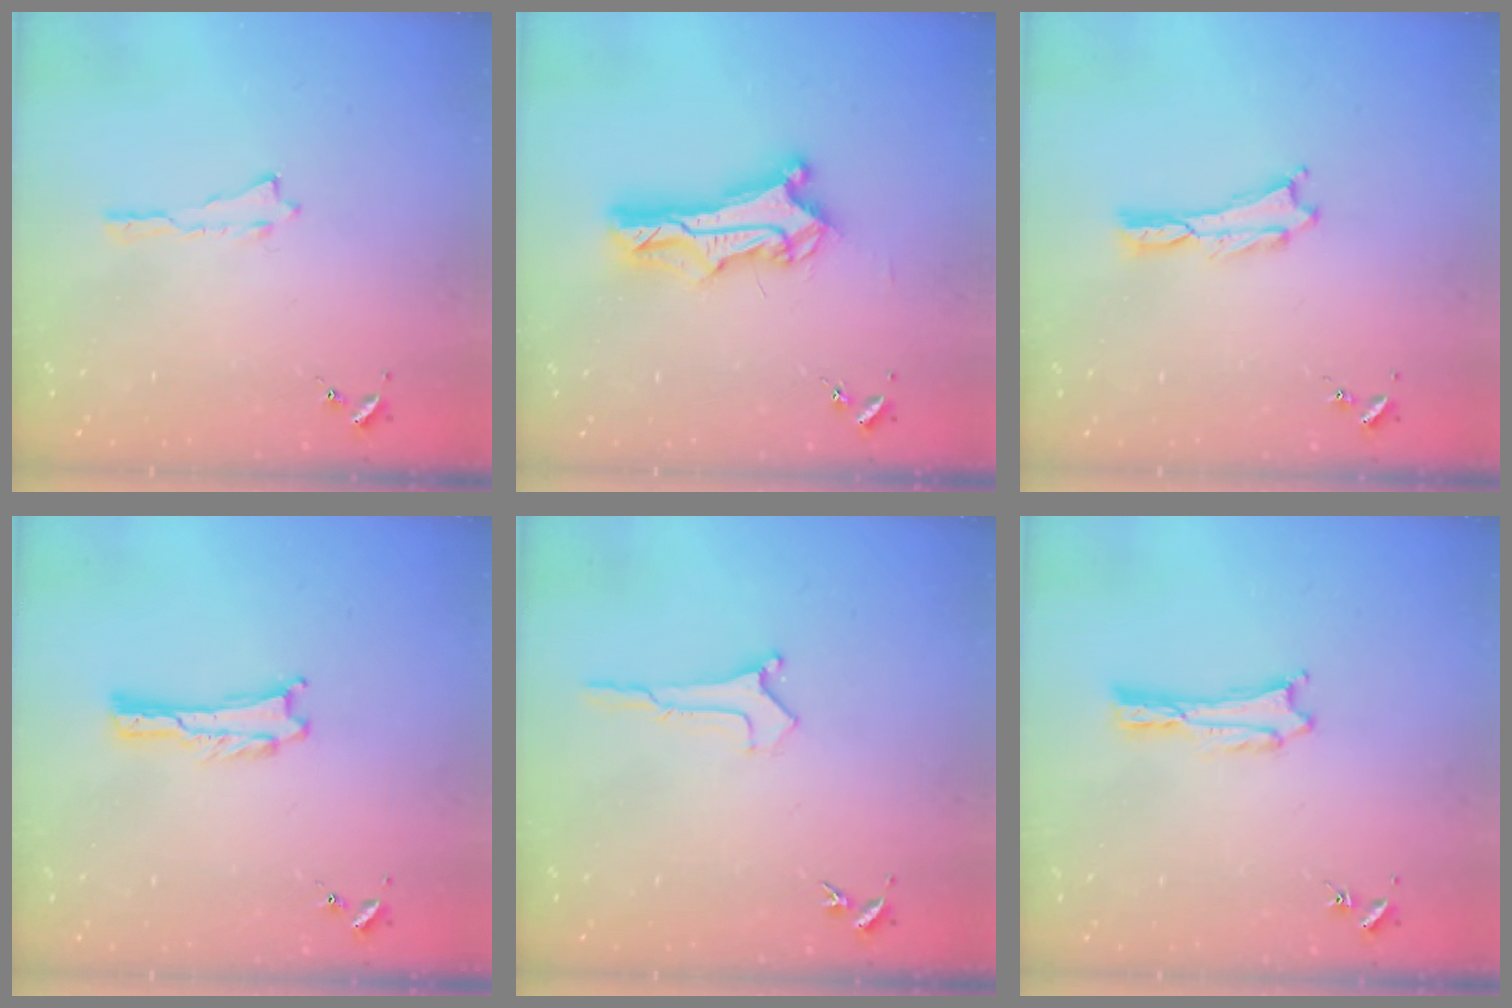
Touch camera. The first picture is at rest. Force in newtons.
{"total": 8.8, "press": 8.7, "slide": 0.7}
{"total": 0.0}
{"total": 0.0}
{"total": 0.0}
{"total": 0.0}